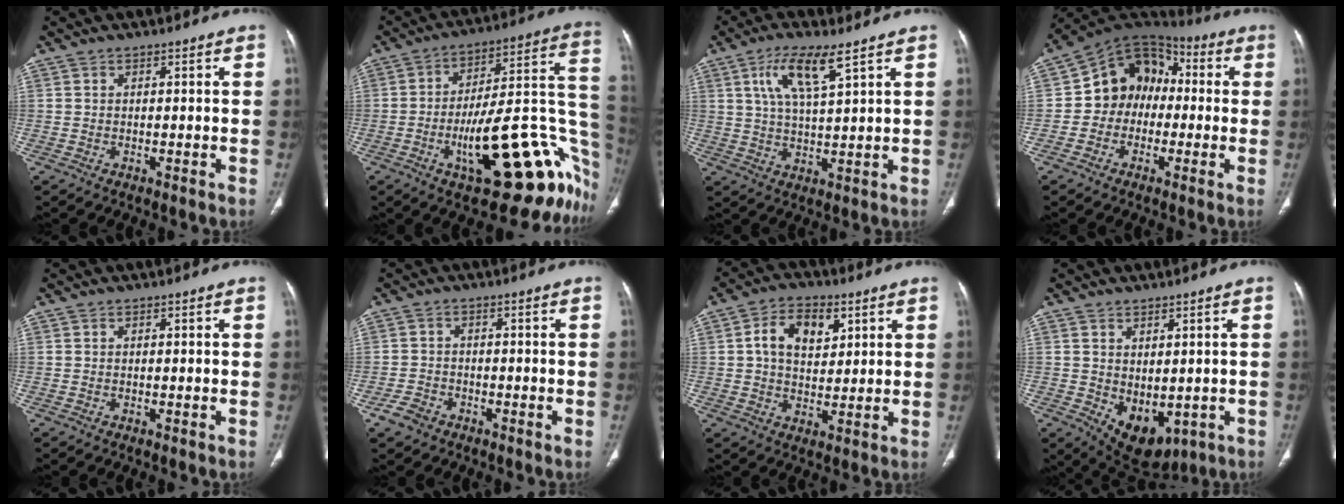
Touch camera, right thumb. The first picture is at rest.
{"total": 30.6, "force": [-9.8, 10.6, 27.0], "torque": [-0.278, 0.060, -0.129]}
{"total": 8.6, "force": [4.4, 1.9, 7.1], "torque": [-0.143, -0.017, 0.090]}
{"total": 12.9, "force": [-0.7, 10.6, 7.3], "torque": [-0.076, 0.042, -0.030]}
{"total": 0.0}
{"total": 3.6, "force": [-2.3, 2.4, 1.3], "torque": [-0.024, 0.012, -0.040]}
{"total": 9.6, "force": [3.1, 6.2, 6.6], "torque": [-0.086, -0.003, 0.050]}
{"total": 7.6, "force": [-1.3, 4.8, 5.8], "torque": [-0.066, -0.003, 0.007]}